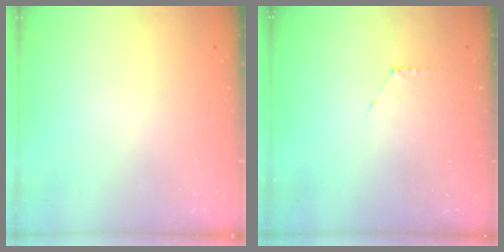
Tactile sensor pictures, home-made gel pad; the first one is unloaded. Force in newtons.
{"total": 4.4, "press": 4.4, "slide": 0.3}